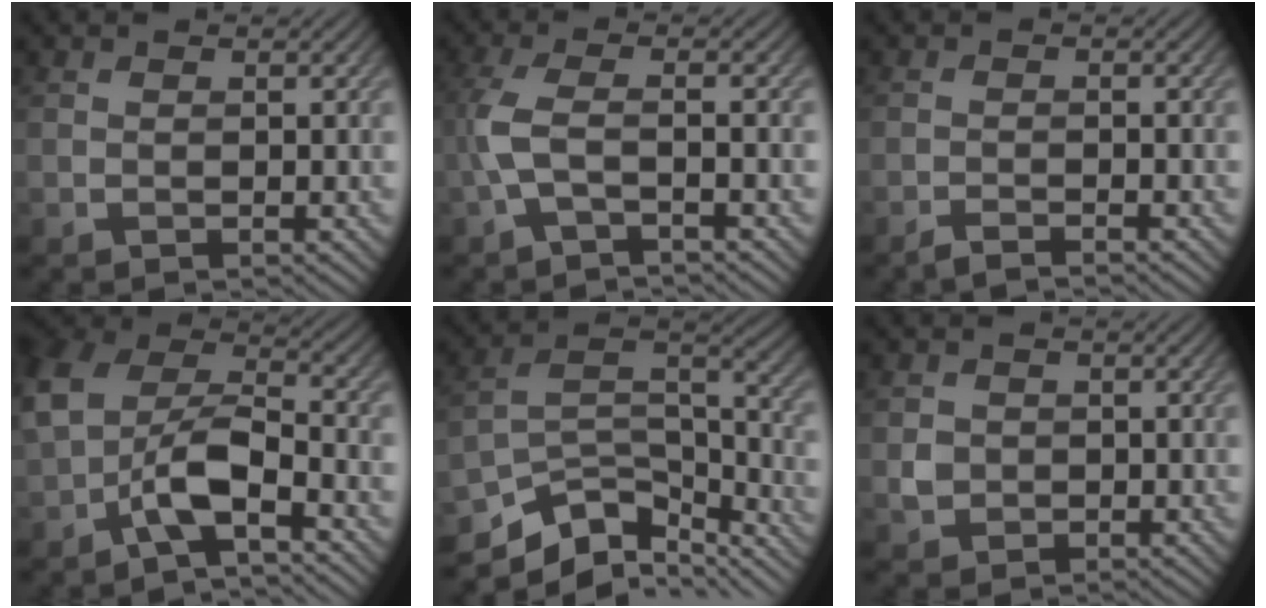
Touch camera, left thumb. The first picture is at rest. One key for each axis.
{"total": 4.0, "fx": -1.5, "fy": 0.8, "fz": 3.6, "tx": -0.088, "ty": 0.001, "tz": -0.046}
{"total": 1.7, "fx": -1.6, "fy": -0.1, "fz": 0.7, "tx": -0.008, "ty": 0.001, "tz": -0.037}
{"total": 8.8, "fx": -3.3, "fy": 4.6, "fz": 6.7, "tx": -0.132, "ty": 0.004, "tz": -0.081}
{"total": 11.6, "fx": -8.1, "fy": 4.9, "fz": 6.8, "tx": -0.149, "ty": -0.012, "tz": -0.130}
{"total": 1.7, "fx": 0.0, "fy": 1.6, "fz": 0.3, "tx": -0.005, "ty": -0.002, "tz": -0.003}